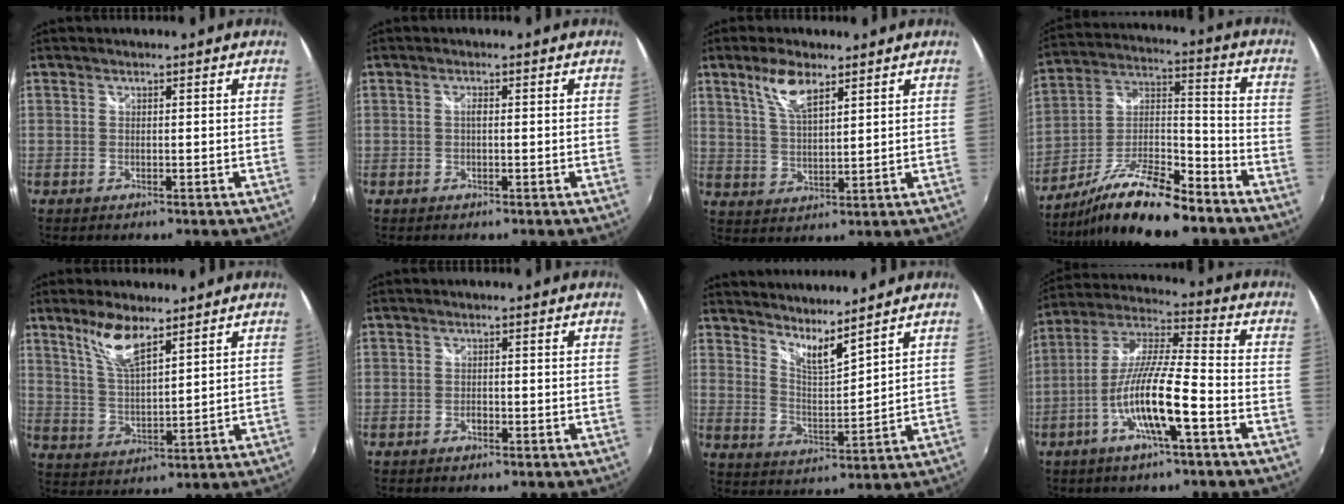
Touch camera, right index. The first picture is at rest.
{"total": 0.9, "force": [-0.1, 0.2, 0.8], "torque": [-0.016, 0.004, -0.003]}
{"total": 7.0, "force": [4.3, 2.4, 4.9], "torque": [-0.094, 0.005, 0.088]}
{"total": 16.9, "force": [-13.0, 3.9, 10.1], "torque": [-0.206, -0.005, -0.228]}
{"total": 8.0, "force": [5.8, 2.5, 4.9], "torque": [-0.093, 0.002, 0.117]}
{"total": 0.8, "force": [-0.5, 0.5, 0.3], "torque": [-0.007, -0.001, -0.010]}
{"total": 6.8, "force": [6.0, 0.3, 3.1], "torque": [-0.051, -0.016, 0.105]}
{"total": 13.4, "force": [-5.5, 1.4, 12.2], "torque": [-0.240, -0.003, -0.107]}